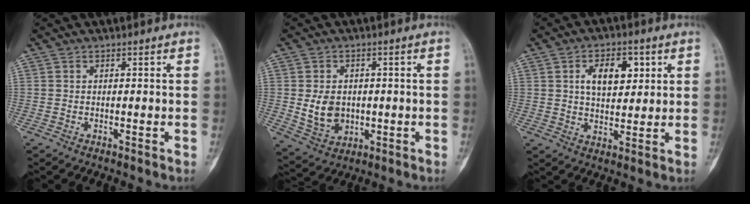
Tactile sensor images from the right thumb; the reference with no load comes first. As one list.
[{"total": 7.5, "force": [0.0, 5.9, 4.6], "torque": [-0.060, -0.007, 0.016]}, {"total": 8.7, "force": [2.8, 5.1, 6.5], "torque": [-0.076, -0.009, 0.047]}]